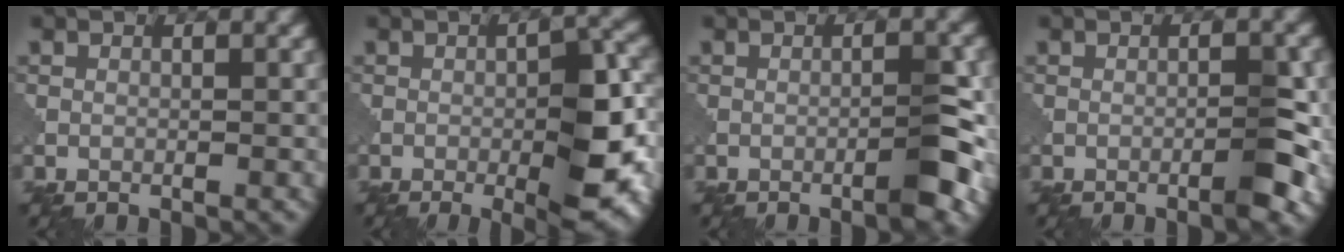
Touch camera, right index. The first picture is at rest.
{"total": 7.7, "force": [-2.3, 2.1, 7.0], "torque": [-0.108, -0.003, -0.030]}
{"total": 3.1, "force": [-1.5, 0.3, 2.7], "torque": [-0.040, 0.010, -0.026]}
{"total": 2.6, "force": [-1.3, 0.2, 2.3], "torque": [-0.033, 0.008, -0.021]}